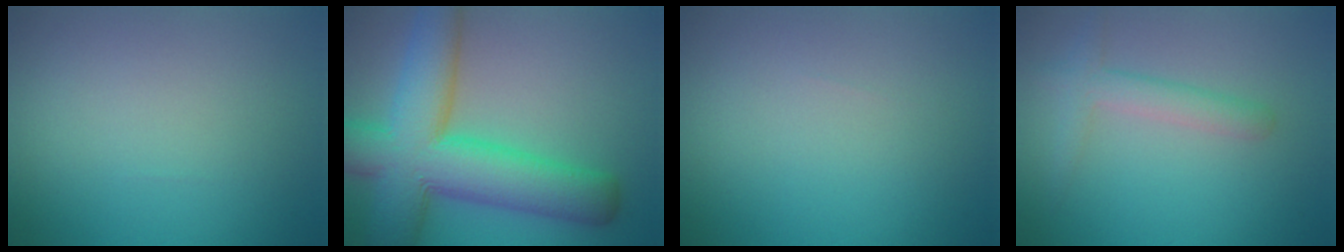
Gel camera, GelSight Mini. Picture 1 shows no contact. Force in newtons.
{"total": 11.2, "press": 11.2, "slide": 0.4}
{"total": 0.0}
{"total": 1.8, "press": 1.8, "slide": 0.2}